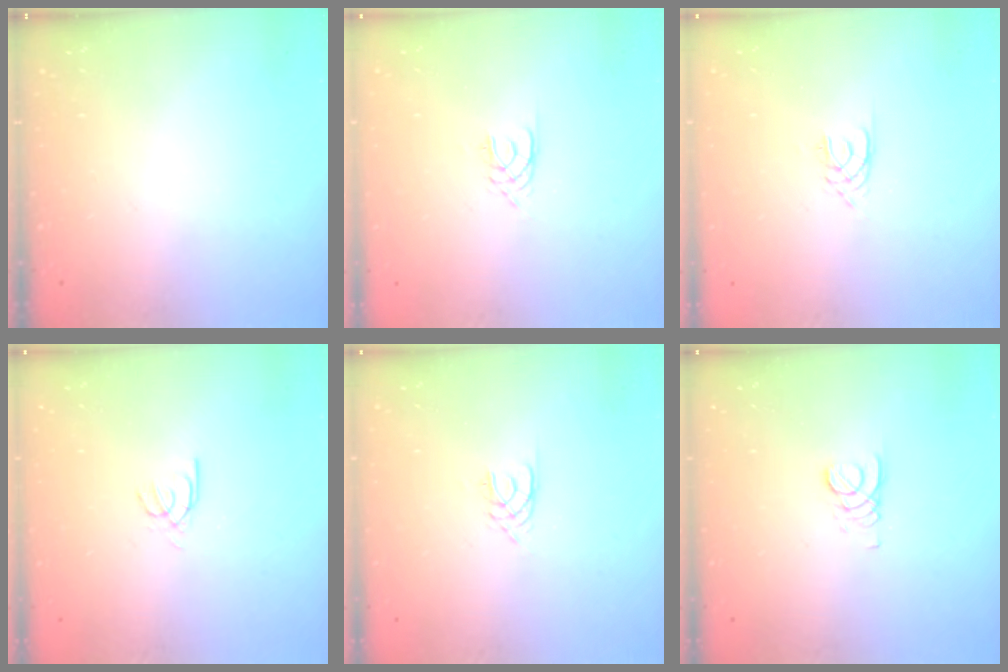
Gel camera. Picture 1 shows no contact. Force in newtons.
{"total": 1.7, "press": 1.7, "slide": 0.2}
{"total": 1.7, "press": 1.7, "slide": 0.2}
{"total": 2.9, "press": 2.9, "slide": 0.3}
{"total": 1.7, "press": 1.7, "slide": 0.2}
{"total": 2.2, "press": 2.2, "slide": 0.3}